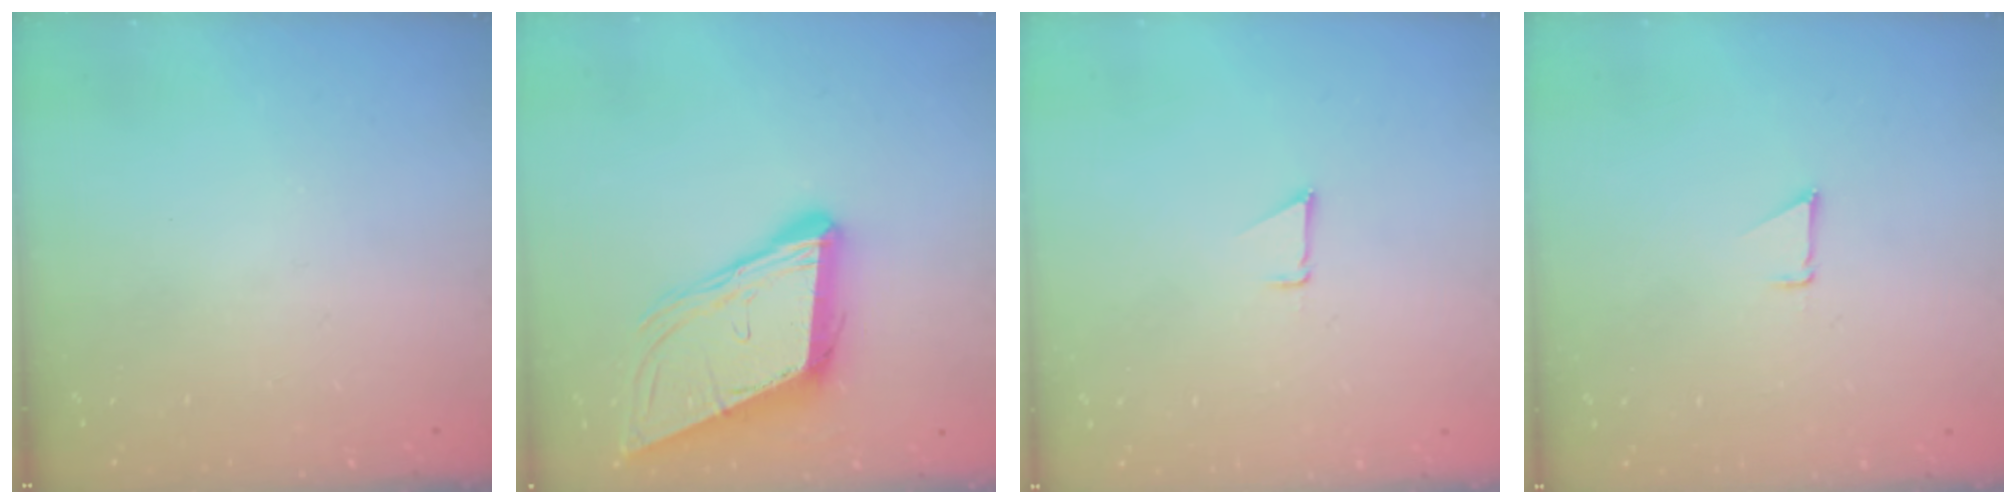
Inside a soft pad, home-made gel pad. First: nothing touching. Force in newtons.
{"total": 12.8, "press": 12.3, "slide": 3.6}
{"total": 0.9, "press": 0.9, "slide": 0.1}
{"total": 0.9, "press": 0.9, "slide": 0.1}